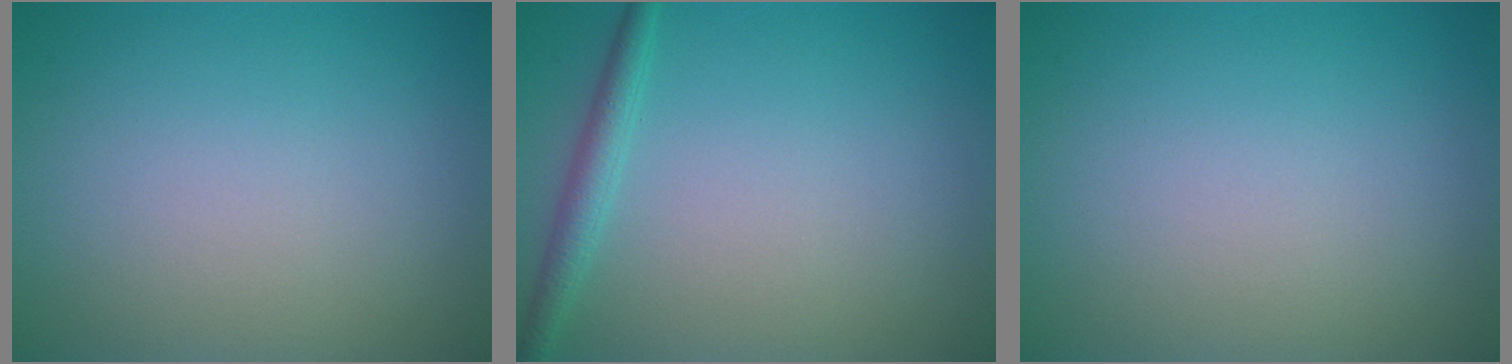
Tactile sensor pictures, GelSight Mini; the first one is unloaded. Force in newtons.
{"total": 1.8, "press": 1.8, "slide": 0.1}
{"total": 0.0}